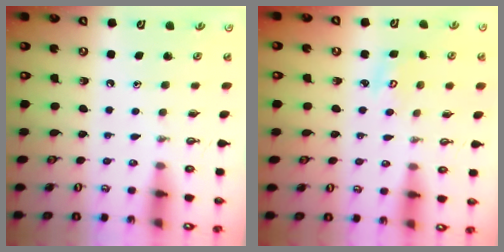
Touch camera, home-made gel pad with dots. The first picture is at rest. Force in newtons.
{"total": 3.8, "press": 3.7, "slide": 0.3}